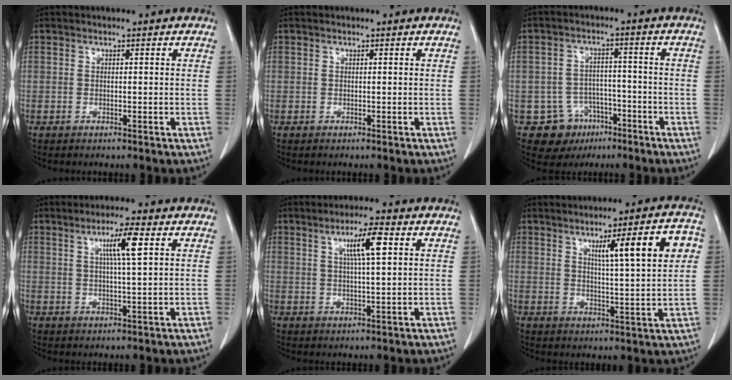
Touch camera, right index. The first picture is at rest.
{"total": 0.0}
{"total": 7.6, "force": [-3.8, 6.6, 0.7], "torque": [-0.010, 0.013, -0.046]}
{"total": 5.6, "force": [2.0, -0.3, 5.2], "torque": [-0.089, 0.001, 0.034]}
{"total": 6.1, "force": [2.2, 0.2, 5.7], "torque": [-0.098, 0.004, 0.039]}
{"total": 10.9, "force": [3.7, 0.6, 10.2], "torque": [-0.144, 0.011, 0.052]}